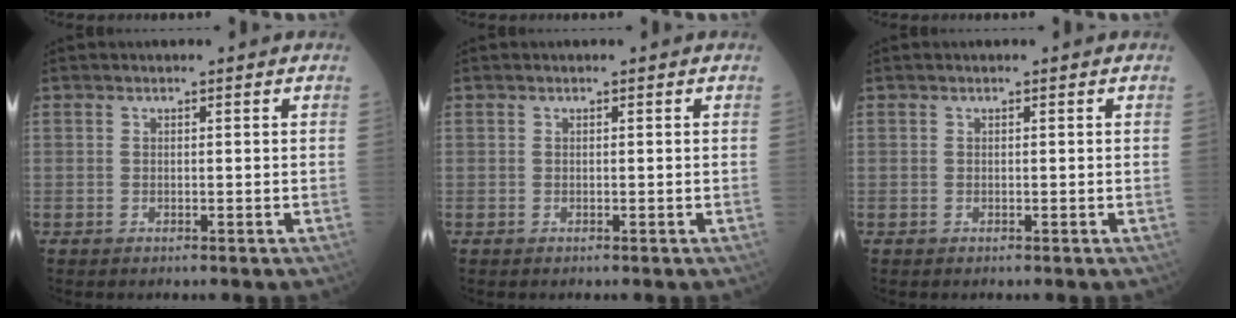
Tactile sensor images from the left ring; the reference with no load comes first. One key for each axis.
{"total": 0.0}
{"total": 0.0}